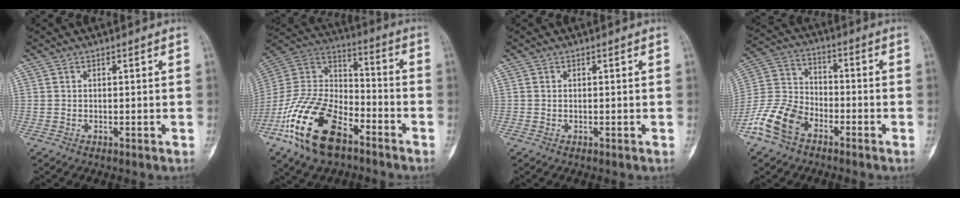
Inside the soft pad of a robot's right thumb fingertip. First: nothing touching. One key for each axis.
{"total": 21.4, "fx": -12.0, "fy": 10.8, "fz": 14.0, "tx": -0.268, "ty": 0.060, "tz": -0.229}
{"total": 0.0}
{"total": 11.3, "fx": -6.7, "fy": 6.9, "fz": 6.0, "tx": -0.121, "ty": 0.037, "tz": -0.141}